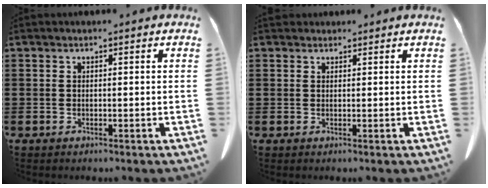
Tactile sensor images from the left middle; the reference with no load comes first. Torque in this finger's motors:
{"motor_torque": [0.10, 0.09, -0.02, -0.01]}